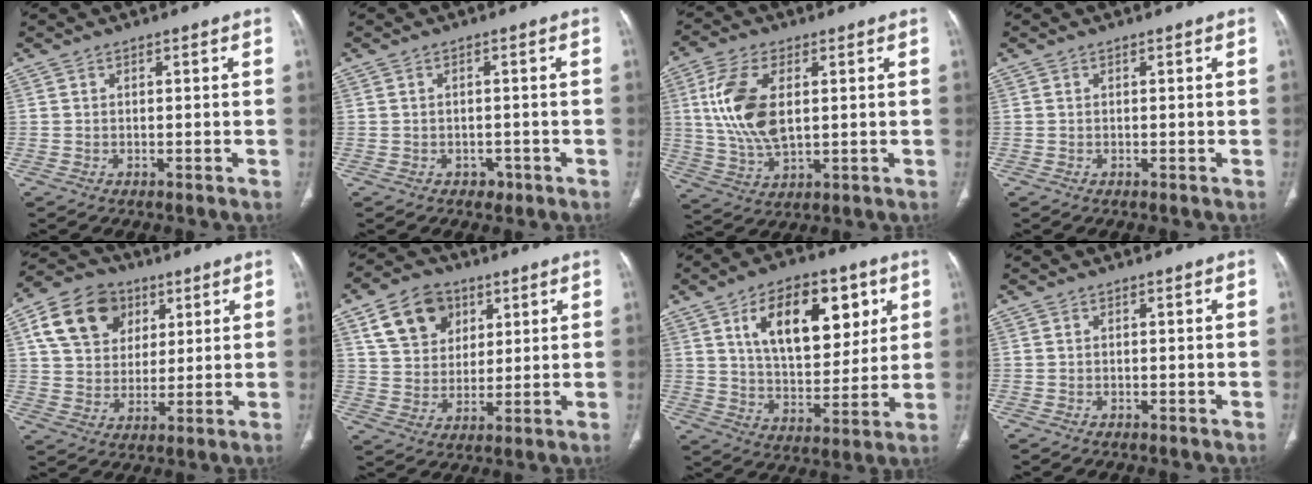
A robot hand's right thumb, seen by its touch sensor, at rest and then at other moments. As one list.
[{"total": 2.0, "force": [-1.0, 1.6, 0.7], "torque": [-0.002, 0.005, -0.010]}, {"total": 13.0, "force": [2.5, 6.6, 10.9], "torque": [-0.233, -0.010, 0.055]}, {"total": 0.0}, {"total": 14.6, "force": [5.9, 11.3, 7.2], "torque": [-0.109, -0.003, 0.102]}, {"total": 12.5, "force": [5.8, 9.4, 5.9], "torque": [-0.075, -0.014, 0.107]}, {"total": 19.3, "force": [7.4, 10.5, 14.3], "torque": [-0.169, -0.027, 0.128]}, {"total": 0.0}]